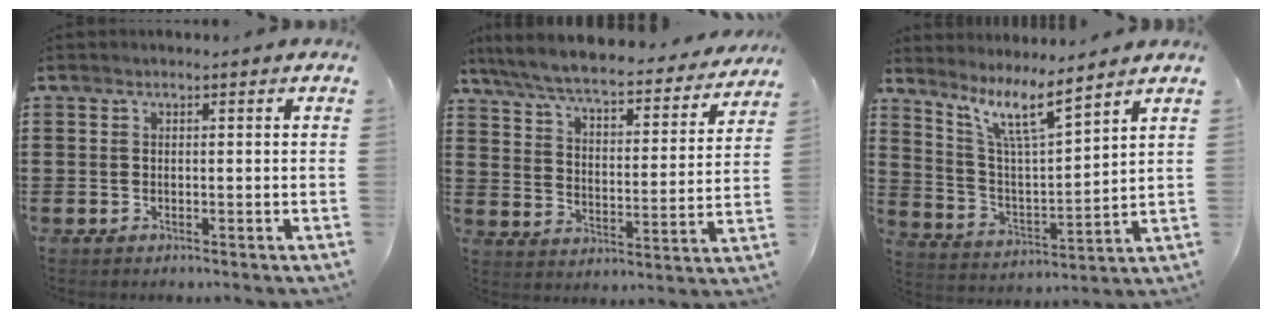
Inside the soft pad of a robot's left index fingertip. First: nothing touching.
{"total": 6.7, "force": [6.2, 0.3, 2.5], "torque": [-0.078, -0.043, 0.104]}
{"total": 9.2, "force": [6.8, 1.2, 6.1], "torque": [-0.140, -0.029, 0.121]}